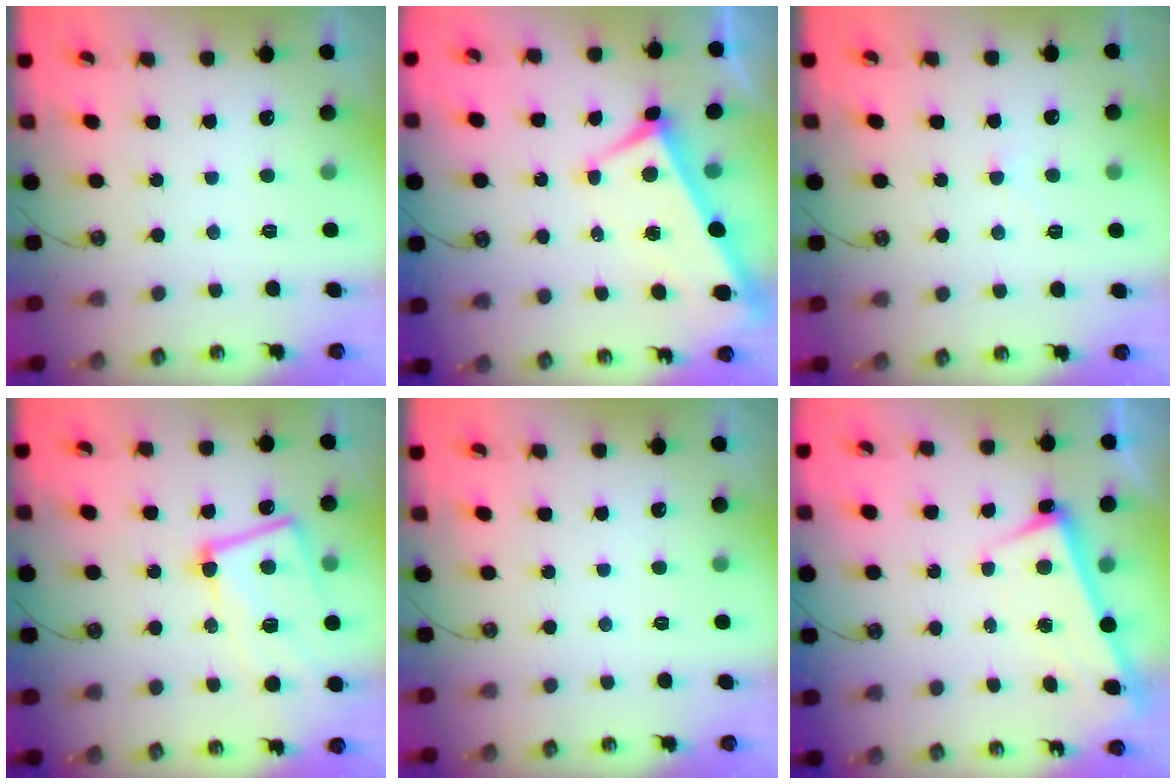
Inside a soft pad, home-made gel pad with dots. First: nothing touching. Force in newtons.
{"total": 3.2, "press": 3.1, "slide": 0.7}
{"total": 0.9, "press": 0.9, "slide": 0.1}
{"total": 11.4, "press": 11.2, "slide": 2.3}
{"total": 0.0}
{"total": 2.6, "press": 2.5, "slide": 0.7}